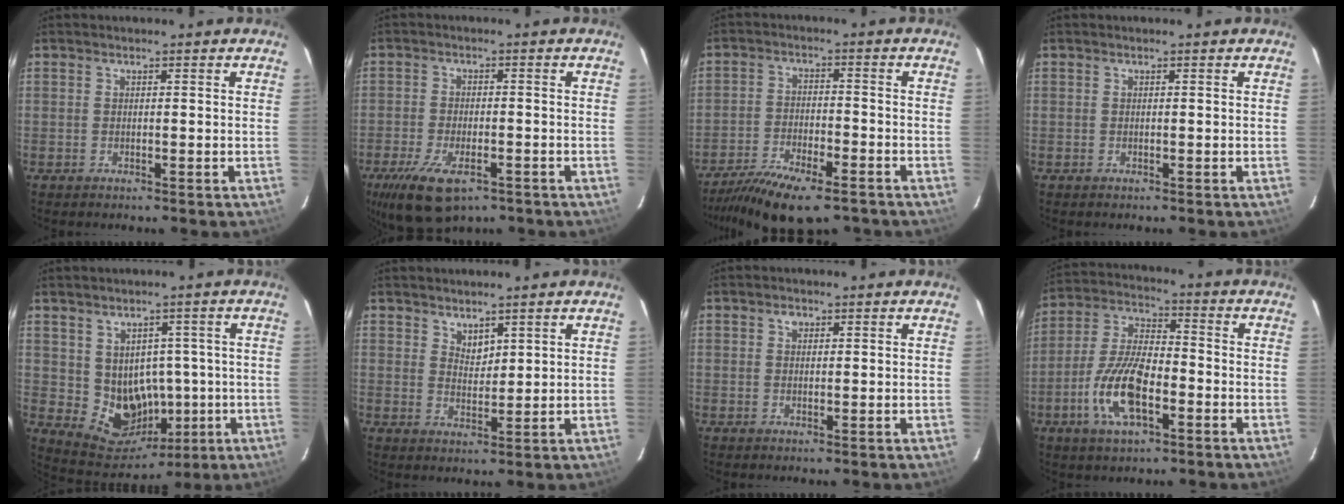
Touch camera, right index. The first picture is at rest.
{"total": 11.8, "force": [-7.1, 5.2, 7.8], "torque": [-0.173, -0.030, -0.117]}
{"total": 14.2, "force": [-11.1, 4.2, 7.8], "torque": [-0.167, -0.030, -0.185]}
{"total": 0.0}
{"total": 10.1, "force": [-0.2, 9.5, 3.5], "torque": [-0.071, 0.005, 0.026]}
{"total": 2.9, "force": [2.4, 1.3, 1.0], "torque": [-0.012, -0.001, 0.045]}
{"total": 1.2, "force": [0.5, 1.0, 0.4], "torque": [-0.007, 0.005, 0.009]}
{"total": 12.5, "force": [-5.0, 5.0, 10.3], "torque": [-0.223, -0.002, -0.096]}